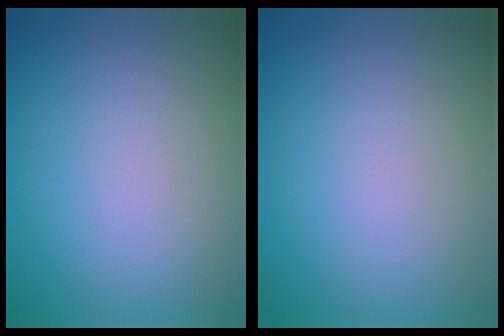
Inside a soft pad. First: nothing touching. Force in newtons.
{"total": 0.0}